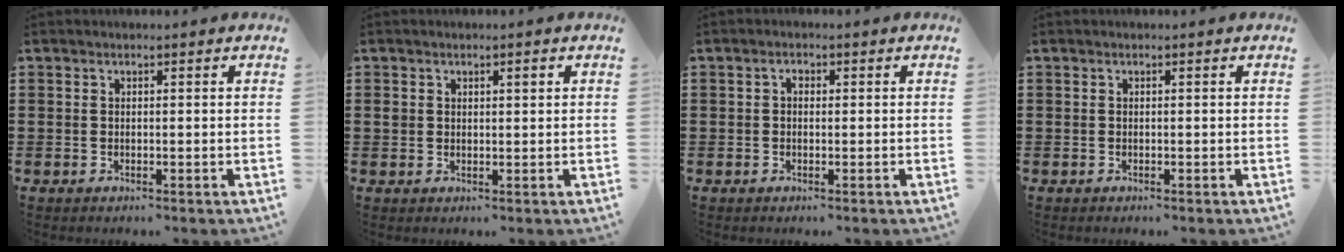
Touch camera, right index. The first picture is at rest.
{"total": 1.4, "force": [0.5, 1.0, 0.9], "torque": [-0.018, 0.008, 0.008]}
{"total": 1.1, "force": [-0.2, 0.8, 0.8], "torque": [-0.017, 0.003, -0.004]}
{"total": 0.0}